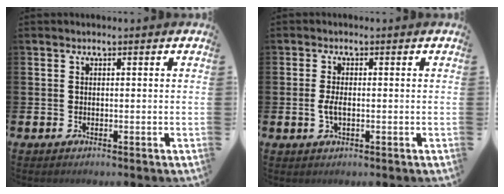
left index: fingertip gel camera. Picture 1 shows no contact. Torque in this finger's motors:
{"motor_torque": [0.51, -0.01, 0.05, 0.11]}